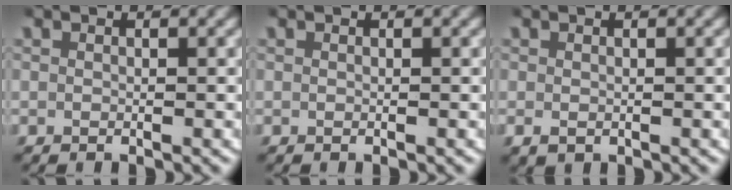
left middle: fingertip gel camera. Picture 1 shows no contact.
{"total": 0.0}
{"total": 1.2, "force": [-0.6, 0.8, 0.7], "torque": [-0.015, -0.006, -0.004]}